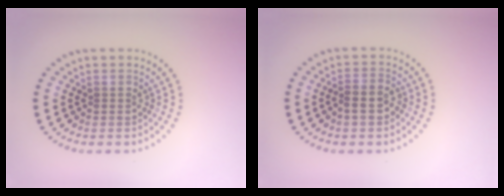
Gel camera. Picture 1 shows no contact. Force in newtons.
{"total": 2.3, "press": 2.2, "slide": 0.8}